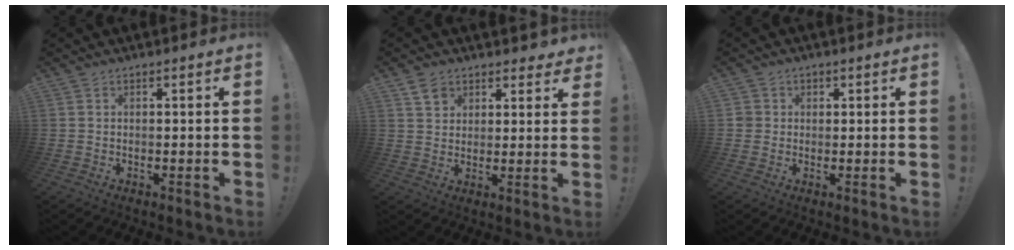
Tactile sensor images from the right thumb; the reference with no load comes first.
{"total": 6.4, "force": [4.2, 4.6, 1.7], "torque": [-0.020, -0.025, 0.079]}
{"total": 2.5, "force": [0.7, 2.4, 0.3], "torque": [0.005, -0.003, 0.010]}